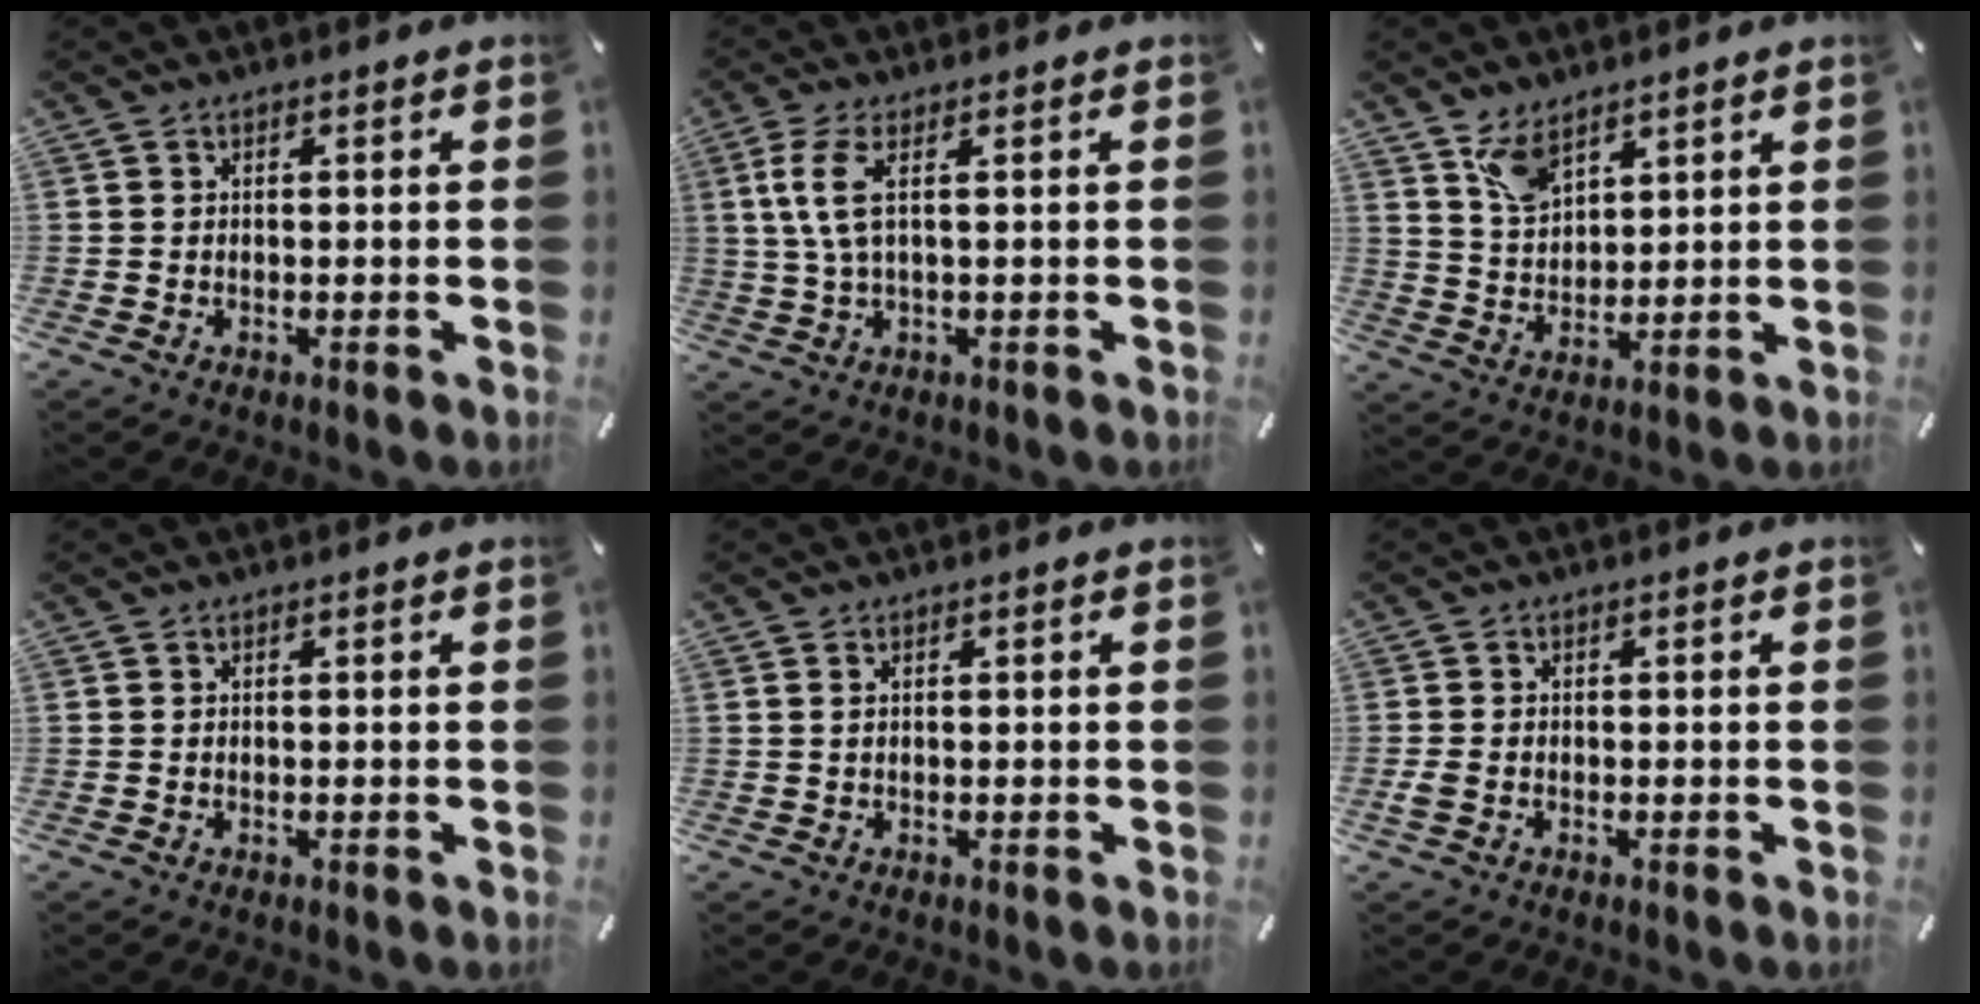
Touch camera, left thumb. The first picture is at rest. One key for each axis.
{"total": 6.5, "fx": 1.5, "fy": 1.6, "fz": 6.2, "tx": -0.134, "ty": -0.007, "tz": 0.022}
{"total": 7.0, "fx": 5.1, "fy": 3.7, "fz": 3.0, "tx": -0.064, "ty": -0.018, "tz": 0.098}
{"total": 0.0}
{"total": 0.6, "fx": 0.2, "fy": 0.3, "fz": 0.6, "tx": -0.011, "ty": 0.001, "tz": 0.003}
{"total": 1.7, "fx": -0.5, "fy": 1.1, "fz": 1.2, "tx": -0.028, "ty": -0.001, "tz": -0.011}